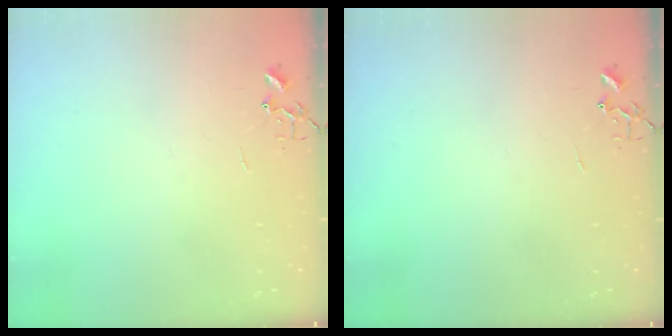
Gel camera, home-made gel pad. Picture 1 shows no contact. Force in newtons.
{"total": 0.0}